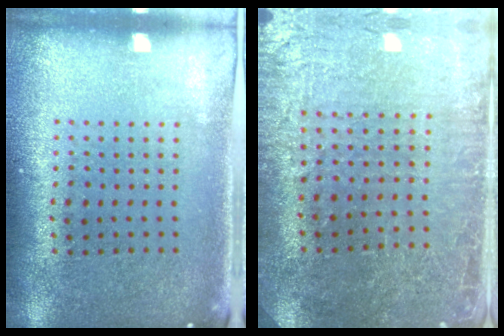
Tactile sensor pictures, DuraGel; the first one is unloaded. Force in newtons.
{"total": 1.6, "press": 1.6, "slide": 0.1}